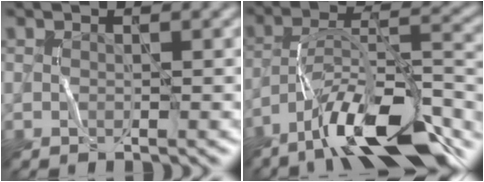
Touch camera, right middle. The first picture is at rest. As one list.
[{"total": 13.1, "force": [-9.9, 3.2, 7.9], "torque": [-0.134, 0.023, -0.171]}]